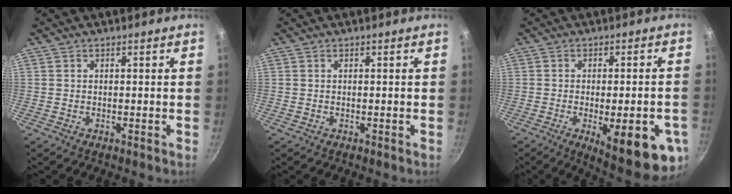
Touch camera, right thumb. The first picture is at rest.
{"total": 0.0}
{"total": 16.6, "force": [-5.6, 5.1, 14.8], "torque": [-0.162, -0.002, -0.065]}